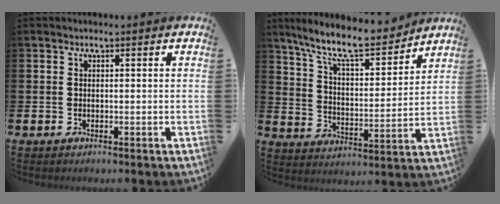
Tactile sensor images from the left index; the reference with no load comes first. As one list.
[{"total": 10.6, "force": [9.3, 2.1, 4.4], "torque": [-0.120, -0.058, 0.163]}]